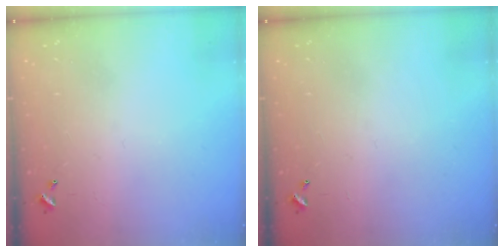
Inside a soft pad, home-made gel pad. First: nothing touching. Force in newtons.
{"total": 0.0}